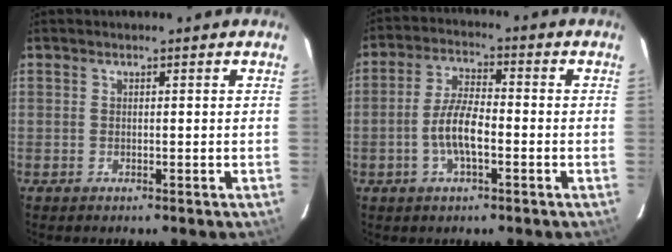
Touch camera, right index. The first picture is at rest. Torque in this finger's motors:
{"motor_torque": [1.19, -0.37, 0.60, 0.15]}